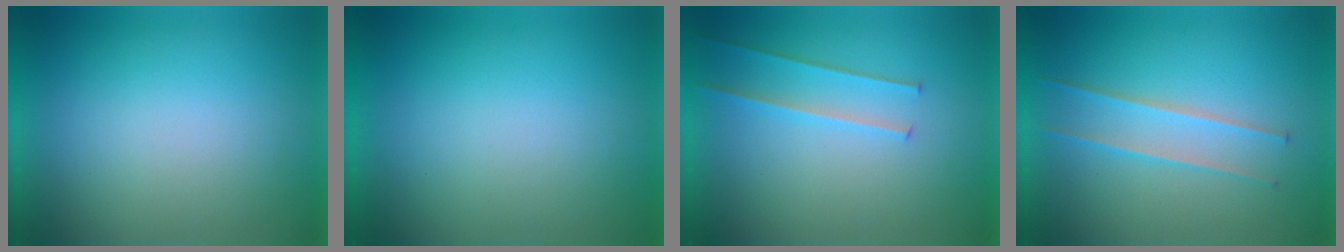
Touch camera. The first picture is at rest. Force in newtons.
{"total": 1.3}
{"total": 2.2}
{"total": 2.4}